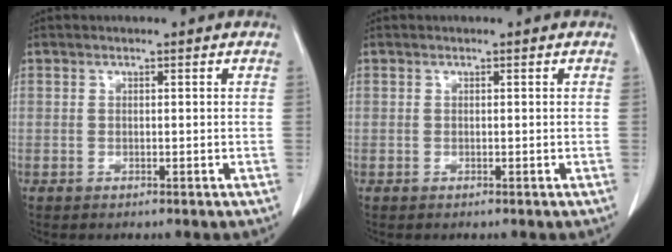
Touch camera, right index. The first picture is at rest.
{"total": 0.0}